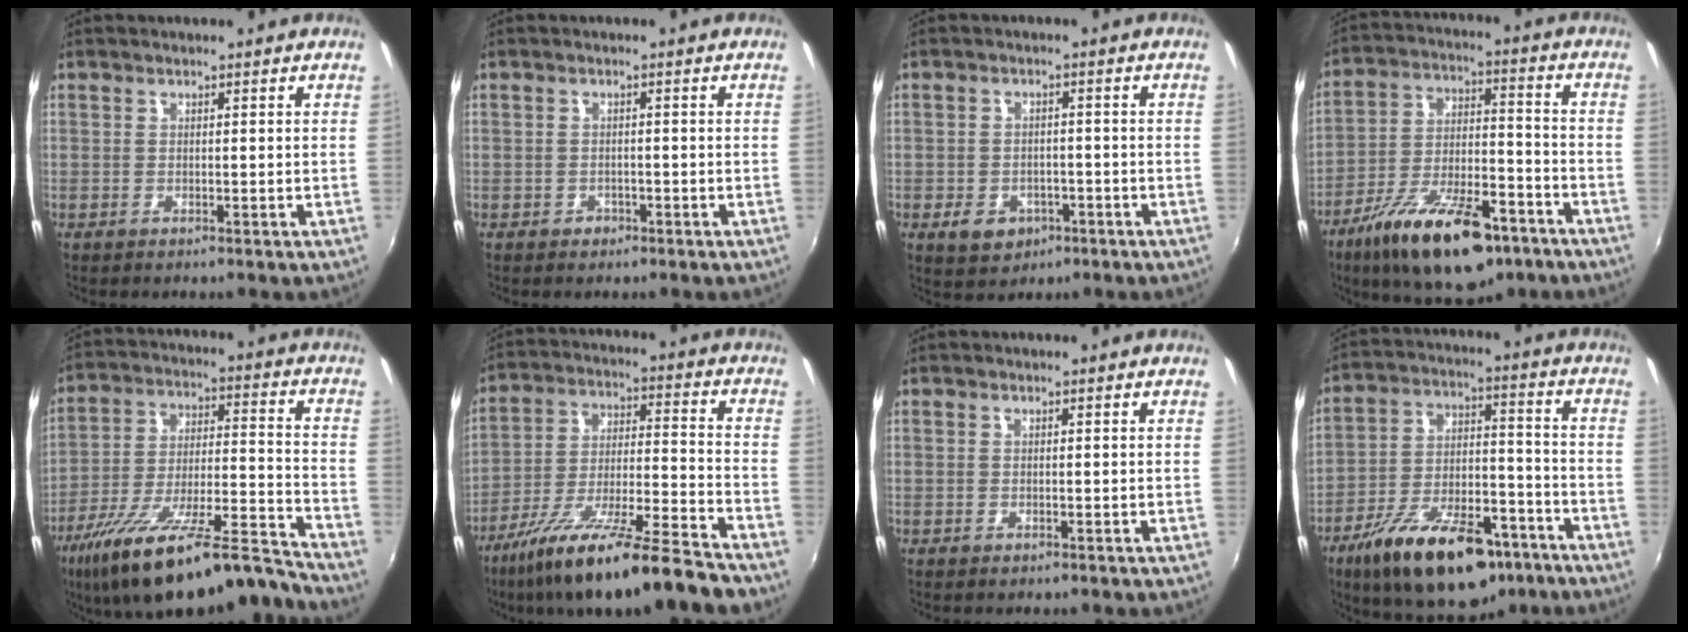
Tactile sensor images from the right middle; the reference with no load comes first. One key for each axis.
{"total": 1.6, "fx": -0.9, "fy": 1.3, "fz": 0.2, "tx": -0.006, "ty": -0.001, "tz": -0.012}
{"total": 6.2, "fx": -3.0, "fy": 4.7, "fz": 2.7, "tx": -0.071, "ty": -0.002, "tz": -0.037}
{"total": 19.9, "fx": -12.7, "fy": 7.7, "fz": 13.3, "tx": -0.237, "ty": -0.021, "tz": -0.201}
{"total": 23.5, "fx": -19.4, "fy": 3.6, "fz": 12.8, "tx": -0.224, "ty": -0.037, "tz": -0.308}
{"total": 21.7, "fx": -16.9, "fy": 2.5, "fz": 13.4, "tx": -0.240, "ty": -0.044, "tz": -0.271}
{"total": 0.0}
{"total": 22.3, "fx": -14.2, "fy": 9.7, "fz": 14.2, "tx": -0.247, "ty": -0.012, "tz": -0.215}